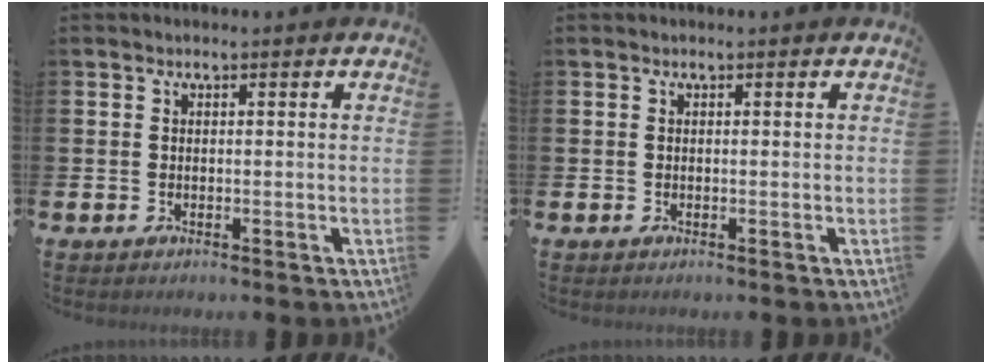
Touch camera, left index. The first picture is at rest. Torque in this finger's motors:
{"motor_torque": [-0.11, 0.00, 0.00, 0.00]}